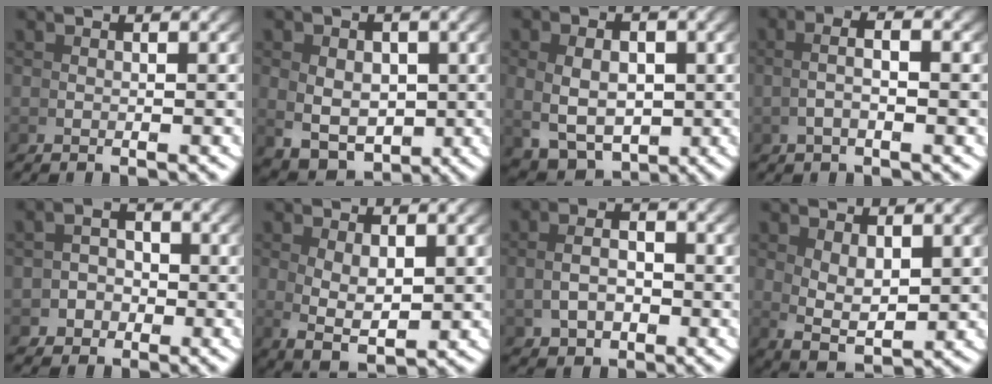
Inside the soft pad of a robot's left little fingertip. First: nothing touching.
{"total": 5.3, "force": [-1.9, 3.7, 3.3], "torque": [-0.070, -0.045, -0.004]}
{"total": 6.2, "force": [-1.4, 4.4, 4.1], "torque": [-0.083, -0.035, -0.004]}
{"total": 2.6, "force": [0.4, 0.5, 2.5], "torque": [-0.042, 0.007, 0.008]}
{"total": 3.8, "force": [-1.3, 3.2, 1.5], "torque": [-0.020, -0.013, -0.021]}
{"total": 5.1, "force": [-0.7, 3.0, 4.1], "torque": [-0.082, -0.027, 0.006]}
{"total": 3.6, "force": [-0.1, 2.4, 2.7], "torque": [-0.039, -0.008, 0.006]}
{"total": 4.5, "force": [0.1, 2.5, 3.7], "torque": [-0.074, -0.023, 0.019]}